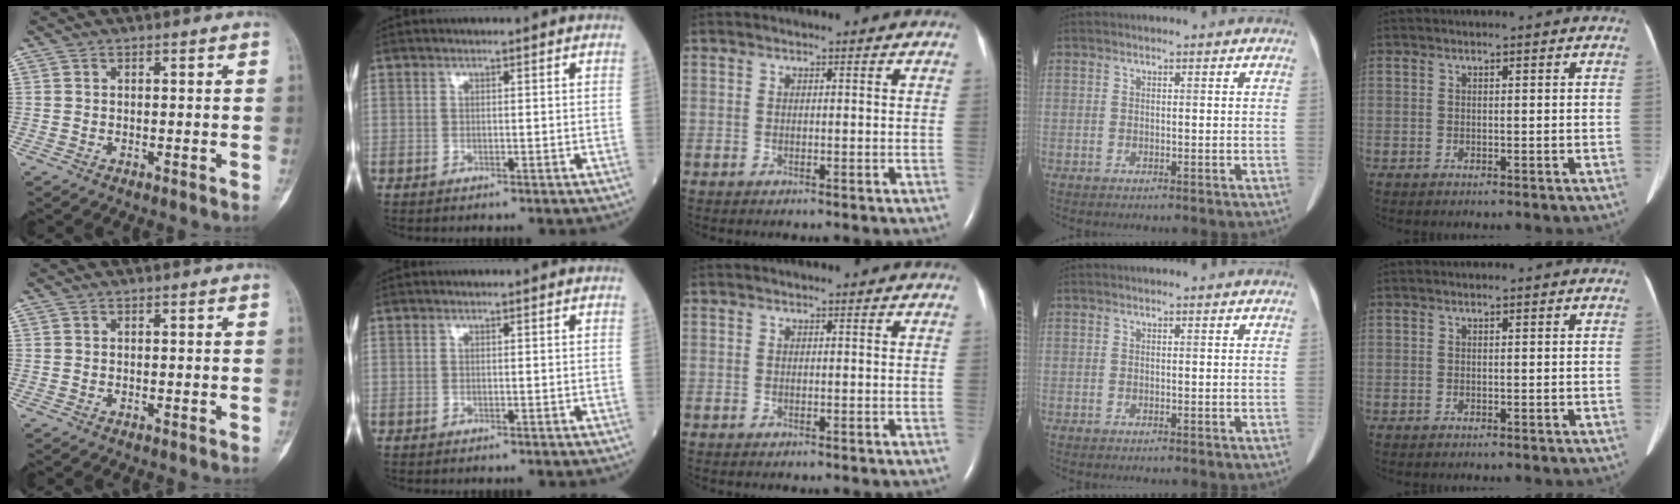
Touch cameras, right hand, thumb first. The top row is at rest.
{}